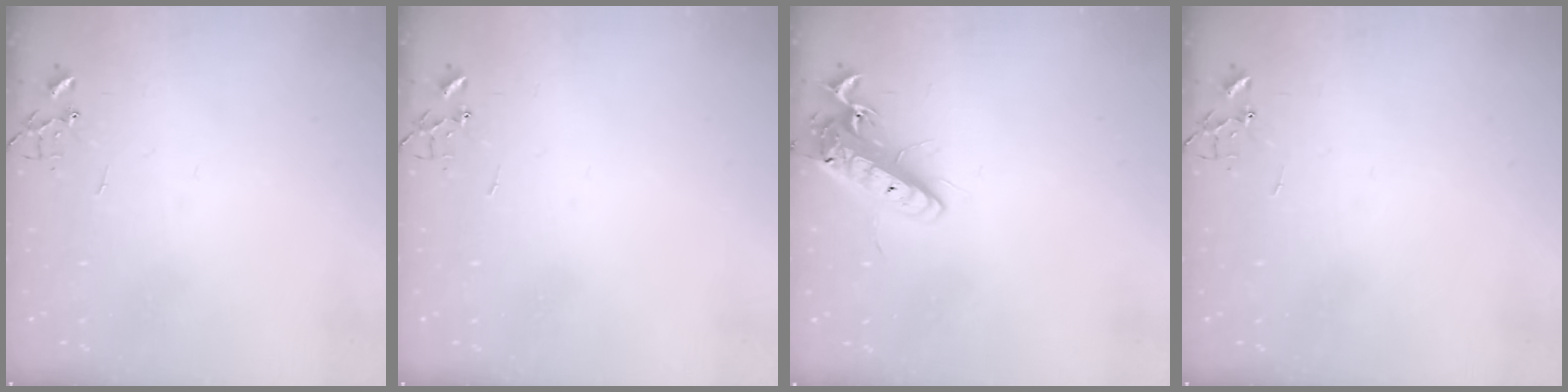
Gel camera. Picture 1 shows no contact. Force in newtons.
{"total": 0.0}
{"total": 14.0, "press": 13.8, "slide": 2.7}
{"total": 0.0}